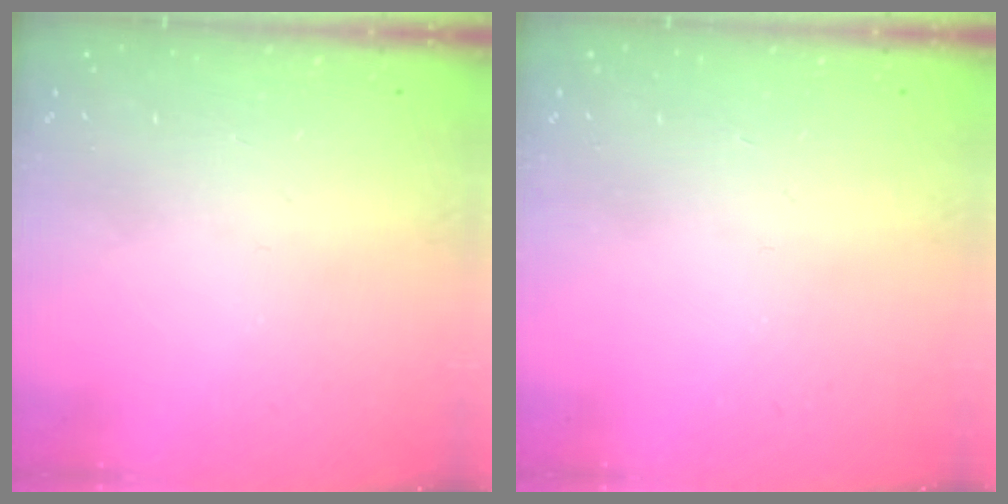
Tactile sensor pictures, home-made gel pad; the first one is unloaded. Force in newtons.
{"total": 0.0}